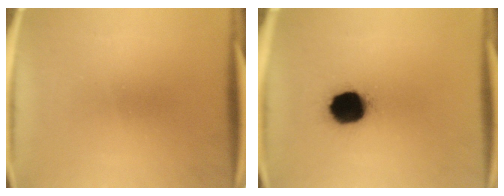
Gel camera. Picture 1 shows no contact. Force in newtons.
{"total": 13.3}